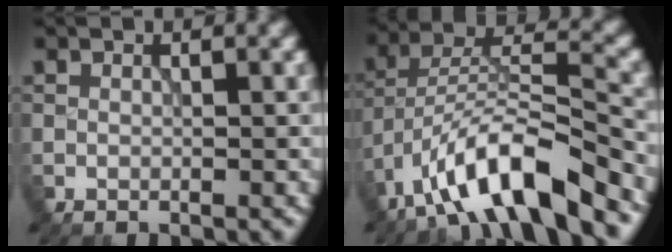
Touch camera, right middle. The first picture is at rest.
{"total": 10.6, "force": [-7.2, 3.0, 7.2], "torque": [-0.117, 0.012, -0.136]}